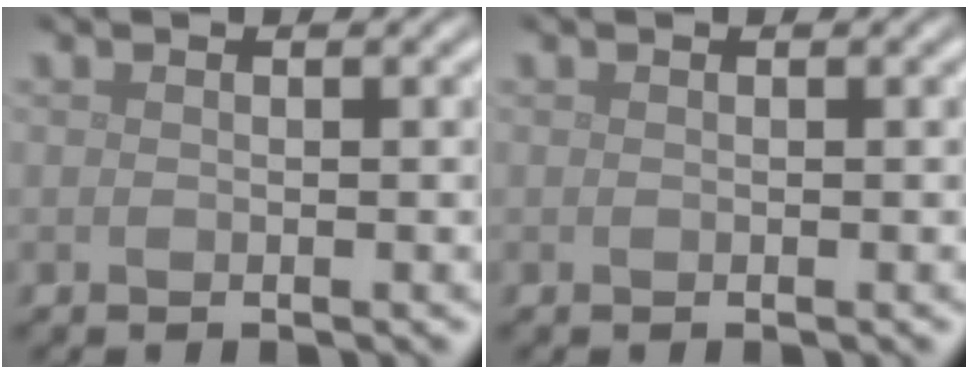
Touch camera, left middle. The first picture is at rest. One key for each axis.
{"total": 0.0}